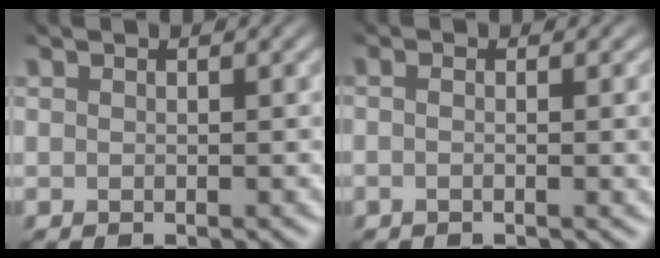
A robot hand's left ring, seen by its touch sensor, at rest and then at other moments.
{"total": 1.6, "force": [-0.4, 0.1, 1.5], "torque": [-0.025, -0.004, -0.006]}